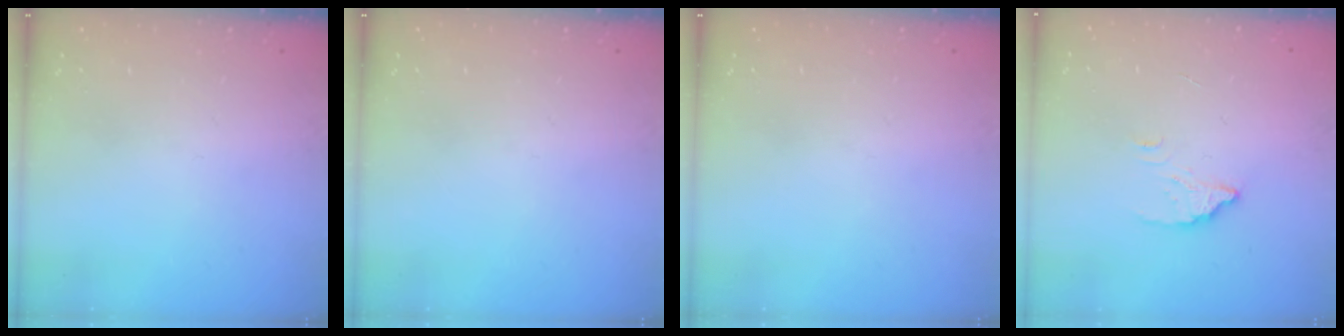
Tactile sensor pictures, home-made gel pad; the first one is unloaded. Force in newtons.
{"total": 0.0}
{"total": 0.0}
{"total": 2.8, "press": 2.8, "slide": 0.2}